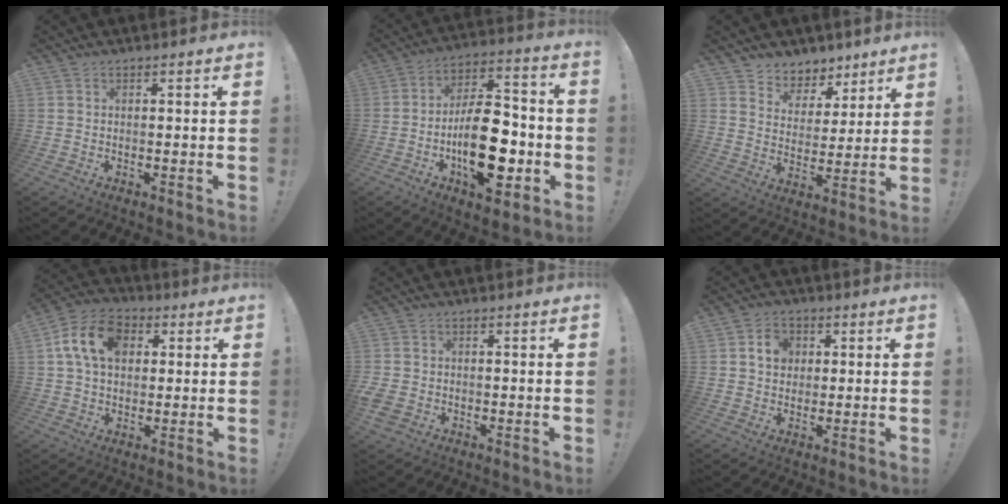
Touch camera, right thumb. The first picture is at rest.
{"total": 22.0, "force": [-5.5, 10.9, 18.3], "torque": [-0.297, 0.025, -0.078]}
{"total": 7.2, "force": [4.9, 5.2, 0.8], "torque": [-0.010, -0.044, 0.096]}
{"total": 14.2, "force": [3.8, 10.2, 9.1], "torque": [-0.159, 0.012, 0.076]}
{"total": 3.6, "force": [-1.1, 2.9, 1.8], "torque": [-0.048, 0.005, -0.017]}
{"total": 6.2, "force": [1.3, 5.2, 3.1], "torque": [-0.052, 0.011, 0.025]}